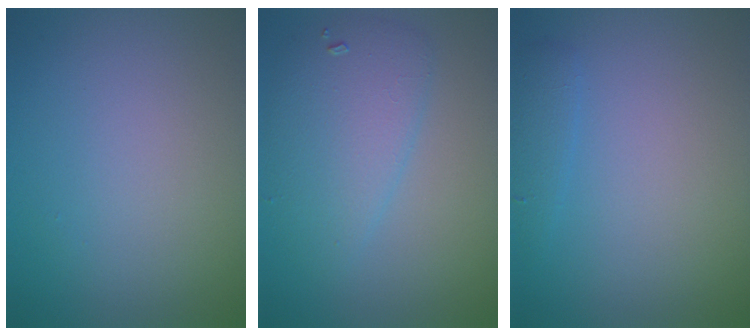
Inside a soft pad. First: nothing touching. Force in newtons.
{"total": 4.1, "press": 4.1, "slide": 0.2}
{"total": 1.2, "press": 1.2, "slide": 0.1}